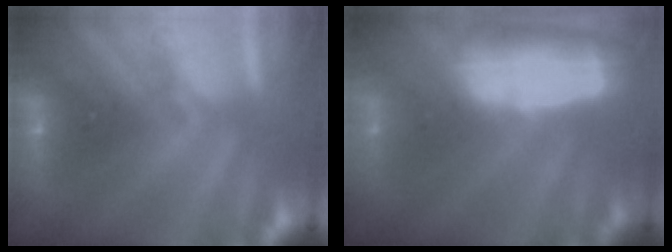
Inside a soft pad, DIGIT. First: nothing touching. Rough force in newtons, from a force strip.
{"total": 7.4}